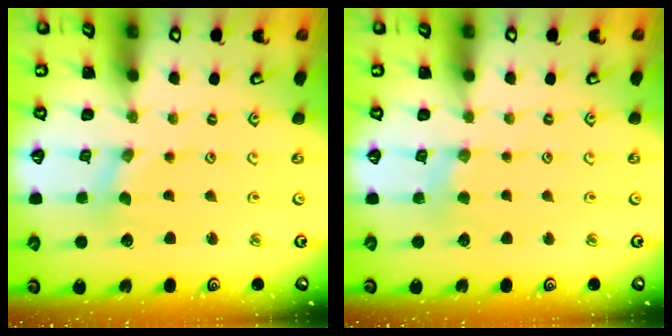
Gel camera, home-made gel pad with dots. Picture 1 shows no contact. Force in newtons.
{"total": 2.9, "press": 2.9, "slide": 0.4}